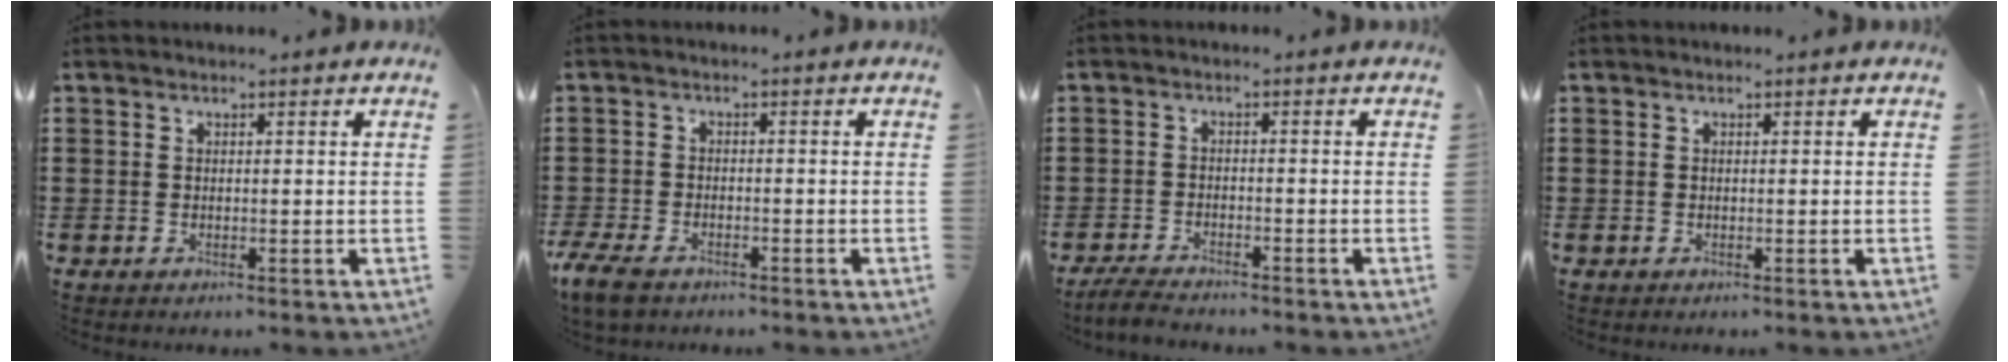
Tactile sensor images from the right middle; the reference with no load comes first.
{"total": 3.4, "force": [-2.6, 1.2, 1.7], "torque": [-0.058, -0.007, -0.058]}
{"total": 3.2, "force": [-3.1, 0.3, 0.8], "torque": [-0.030, -0.004, -0.068]}
{"total": 0.0}